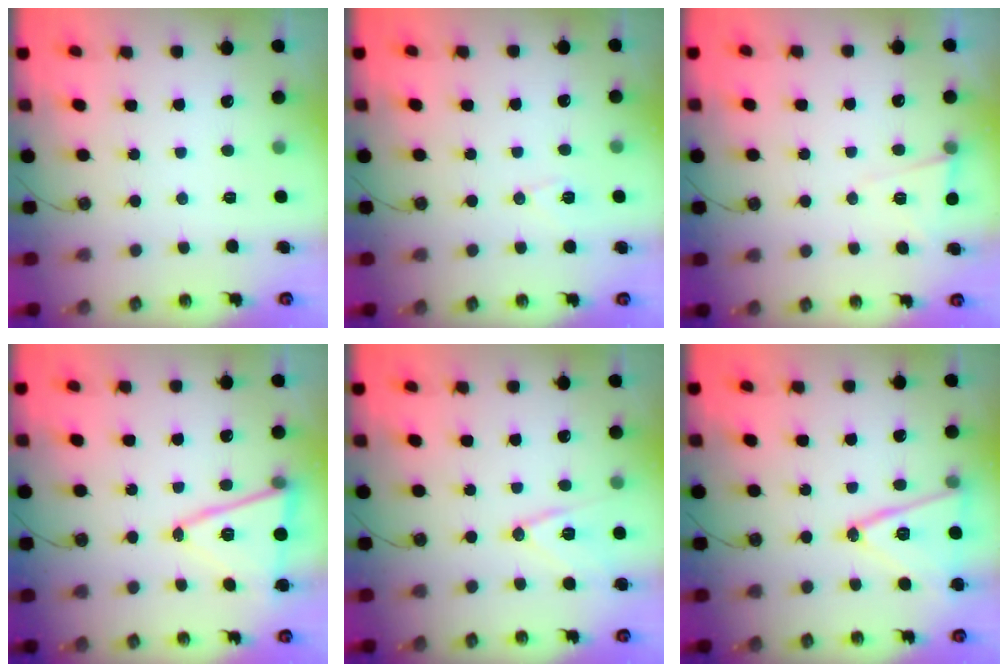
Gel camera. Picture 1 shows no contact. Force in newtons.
{"total": 6.6, "press": 6.5, "slide": 1.1}
{"total": 4.6, "press": 4.5, "slide": 1.0}
{"total": 13.1, "press": 12.6, "slide": 3.7}
{"total": 11.2, "press": 10.6, "slide": 3.4}
{"total": 14.6, "press": 14.2, "slide": 3.3}